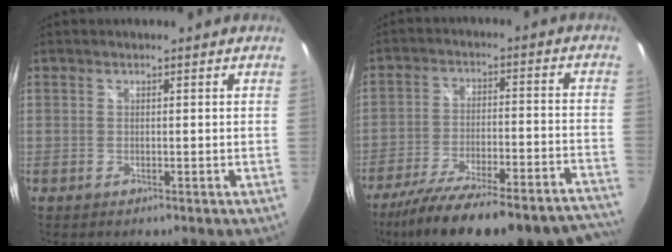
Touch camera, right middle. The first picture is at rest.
{"total": 28.5, "force": [-25.0, 4.1, 13.0], "torque": [-0.206, -0.045, -0.352]}